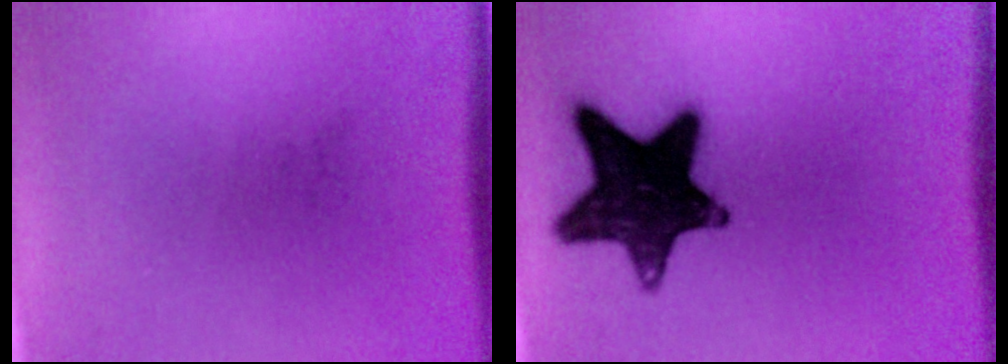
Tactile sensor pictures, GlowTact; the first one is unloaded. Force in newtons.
{"total": 16.8}